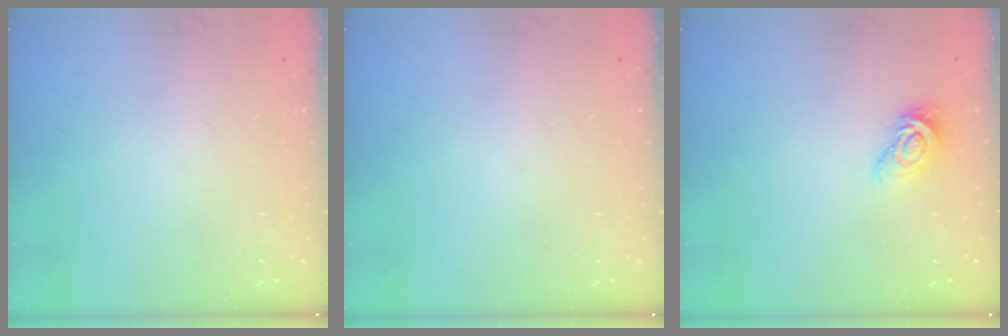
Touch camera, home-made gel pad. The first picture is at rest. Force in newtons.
{"total": 0.0}
{"total": 8.7, "press": 8.7, "slide": 0.5}